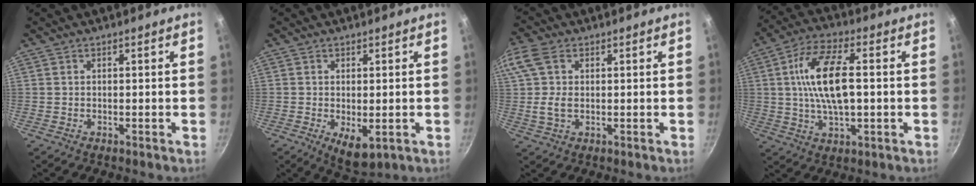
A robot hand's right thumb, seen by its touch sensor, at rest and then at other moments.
{"total": 5.6, "force": [-1.3, 2.6, 4.9], "torque": [-0.069, -0.014, -0.008]}
{"total": 8.0, "force": [1.5, 5.0, 6.0], "torque": [-0.119, 0.008, 0.022]}
{"total": 14.1, "force": [1.0, 6.1, 12.6], "torque": [-0.235, 0.017, 0.012]}